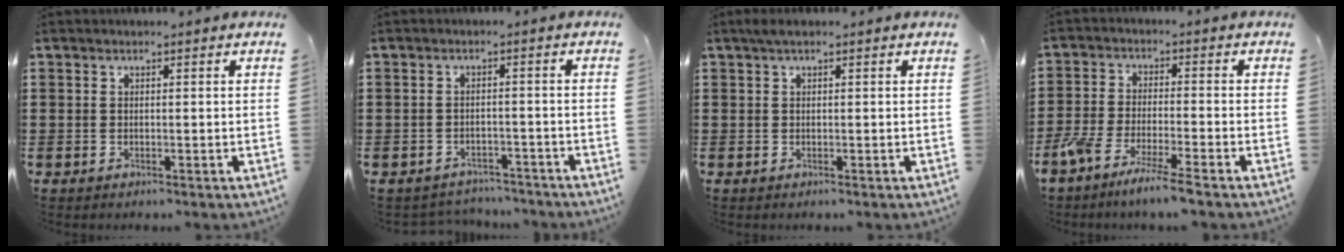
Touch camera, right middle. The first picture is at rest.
{"total": 2.3, "force": [-2.3, 0.5, -0.2], "torque": [-0.005, 0.001, -0.051]}
{"total": 0.8, "force": [0.3, 0.0, 0.7], "torque": [-0.015, 0.003, 0.006]}
{"total": 5.9, "force": [-5.2, -0.3, 2.9], "torque": [-0.066, -0.017, -0.101]}